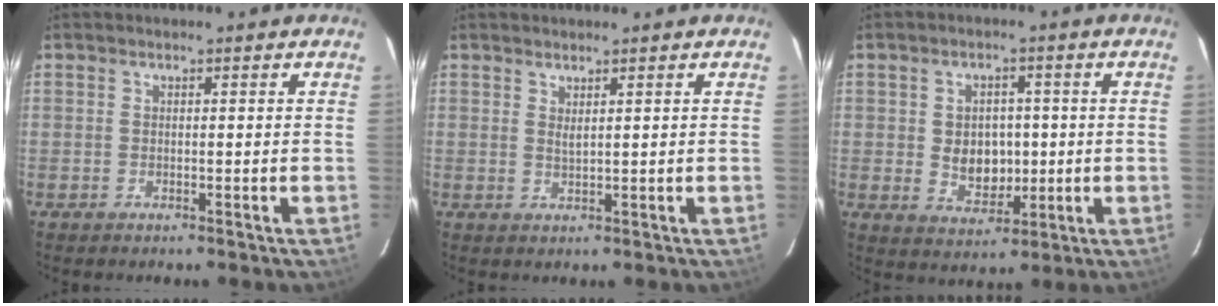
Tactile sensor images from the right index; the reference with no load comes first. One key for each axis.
{"total": 1.4, "fx": 1.1, "fy": 0.0, "fz": 0.9, "tx": -0.019, "ty": -0.002, "tz": 0.019}
{"total": 7.3, "fx": -0.1, "fy": 5.5, "fz": 4.8, "tx": -0.088, "ty": 0.003, "tz": 0.013}